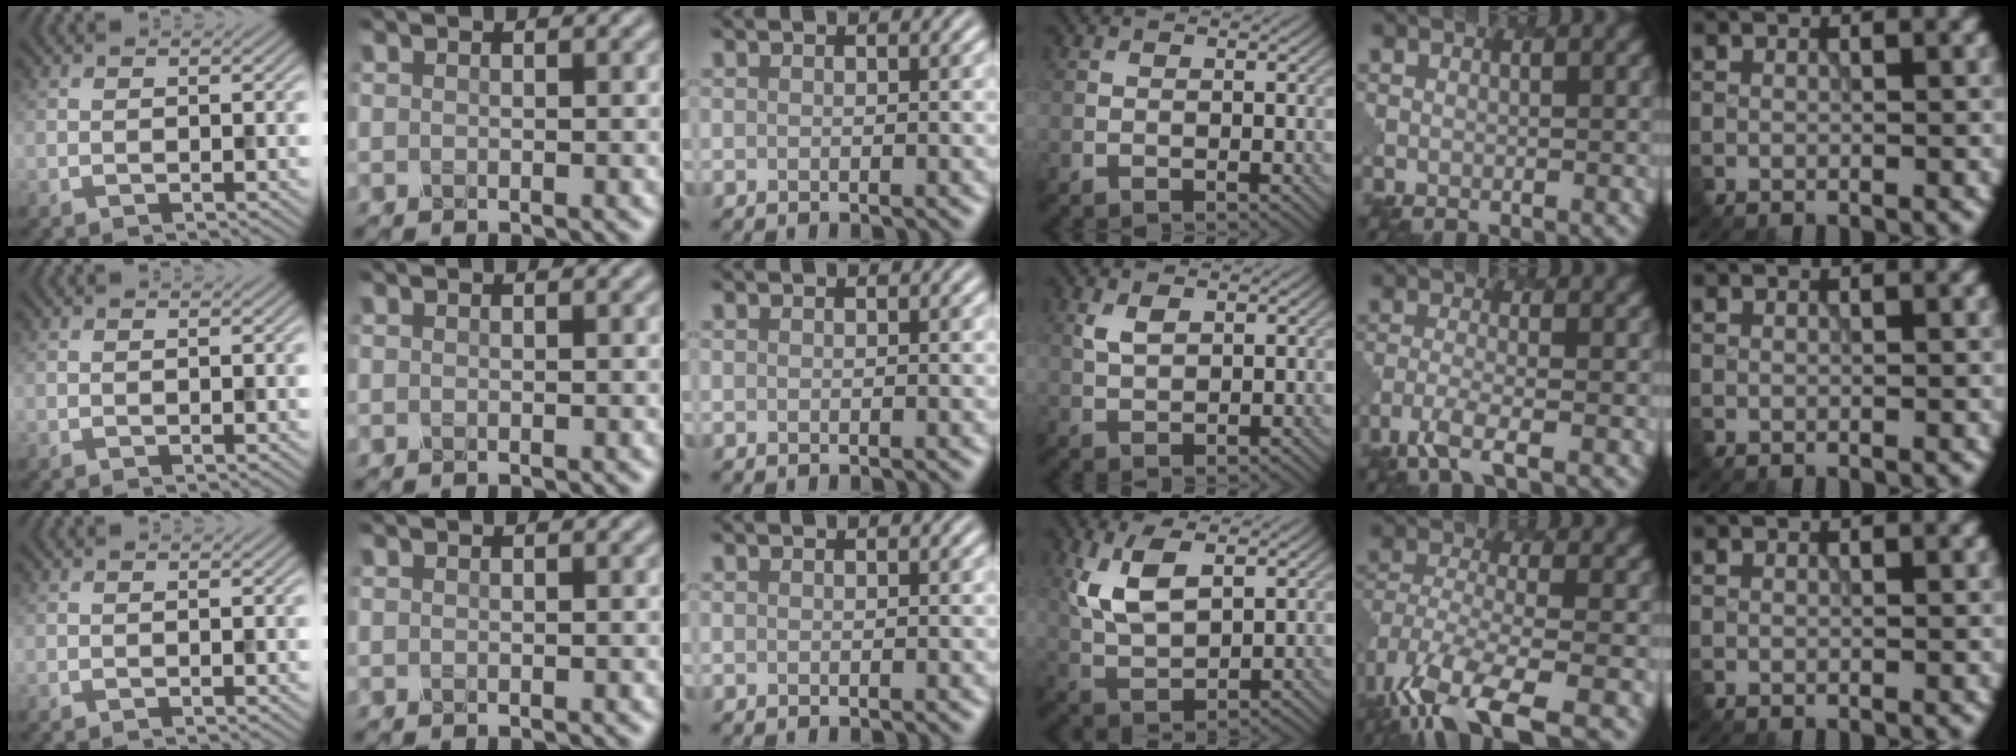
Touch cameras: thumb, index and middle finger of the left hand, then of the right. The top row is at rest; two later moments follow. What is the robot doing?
{"motion": "insert", "object": "pen bag"}